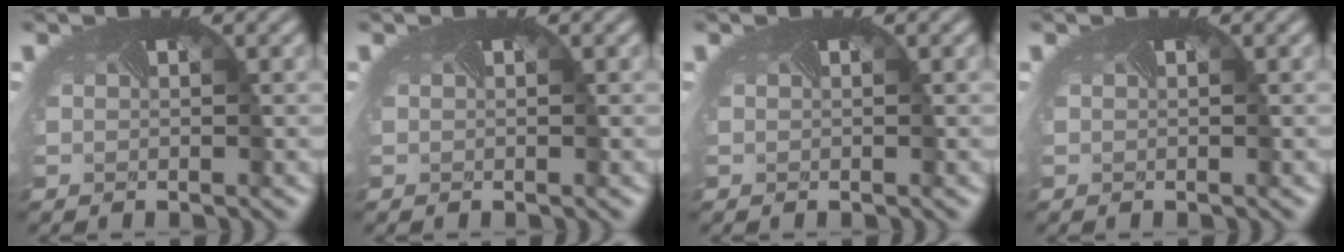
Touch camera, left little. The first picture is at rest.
{"total": 0.0}
{"total": 0.0}
{"total": 0.0}